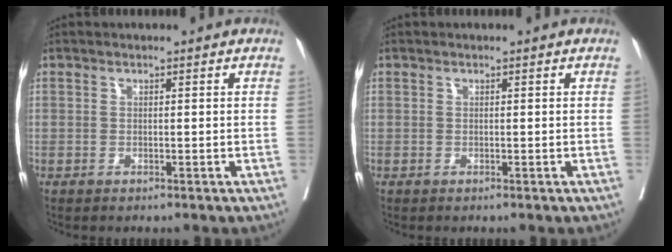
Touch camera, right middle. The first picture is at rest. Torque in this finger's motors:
{"motor_torque": [0.00, 0.00, 0.00, 0.00]}